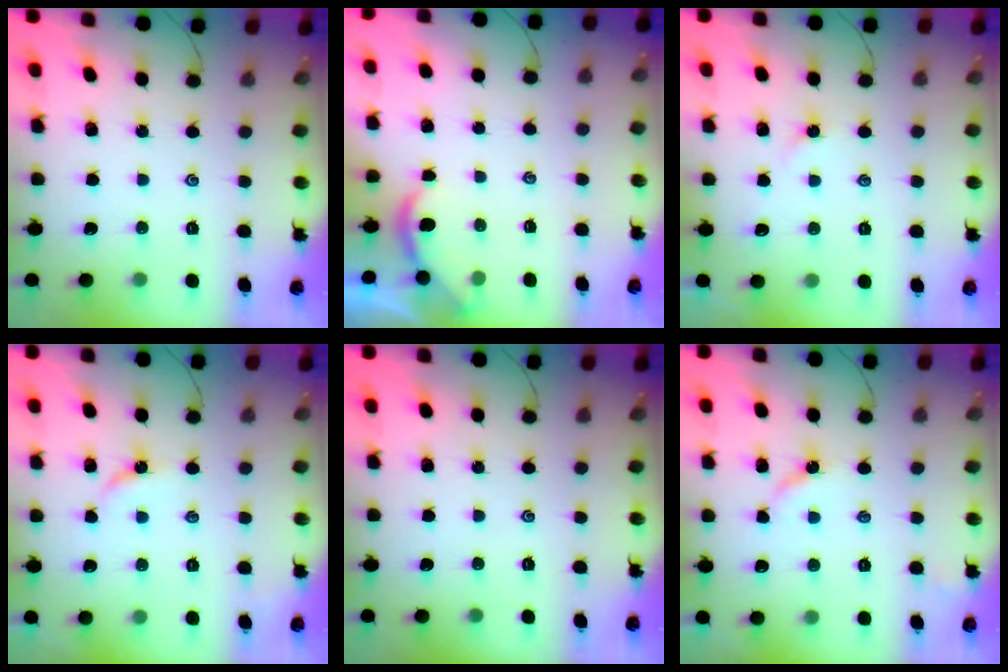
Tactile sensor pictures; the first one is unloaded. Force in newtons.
{"total": 1.5, "press": 1.5, "slide": 0.2}
{"total": 2.6, "press": 2.5, "slide": 0.5}
{"total": 3.8, "press": 3.7, "slide": 0.4}
{"total": 0.0}
{"total": 2.8, "press": 2.8, "slide": 0.4}